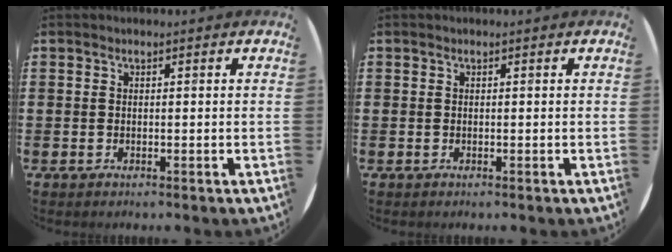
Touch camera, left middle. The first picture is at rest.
{"total": 0.0}